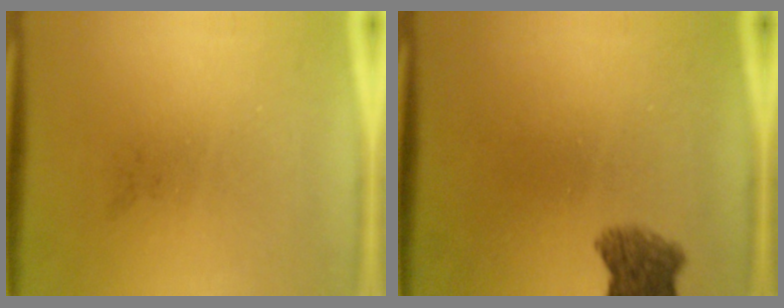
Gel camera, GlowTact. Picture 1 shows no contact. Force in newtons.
{"total": 4.9}